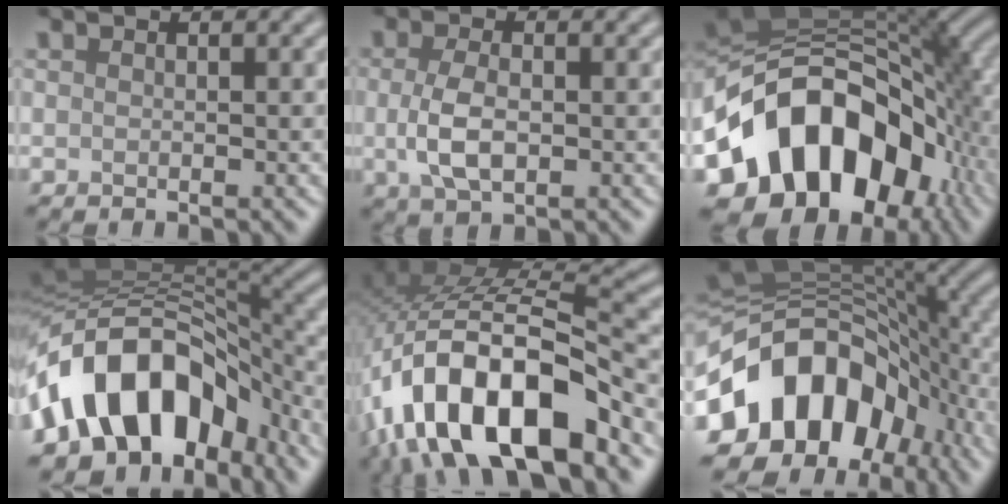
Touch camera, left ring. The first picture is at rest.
{"total": 3.8, "force": [-0.2, 1.9, 3.3], "torque": [-0.075, -0.004, -0.003]}
{"total": 15.2, "force": [-5.9, 10.3, 9.5], "torque": [-0.145, 0.008, -0.119]}
{"total": 12.9, "force": [-5.3, 8.2, 8.5], "torque": [-0.129, 0.026, -0.107]}
{"total": 15.1, "force": [-6.6, 6.8, 11.7], "torque": [-0.206, -0.001, -0.113]}
{"total": 15.1, "force": [-4.8, 10.5, 9.8], "torque": [-0.169, 0.006, -0.098]}